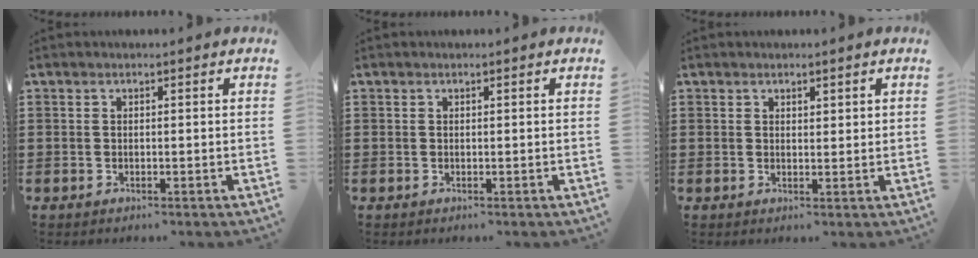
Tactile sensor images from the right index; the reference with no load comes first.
{"total": 0.0}
{"total": 1.2, "force": [1.0, 0.7, 0.2], "torque": [0.002, -0.001, 0.018]}